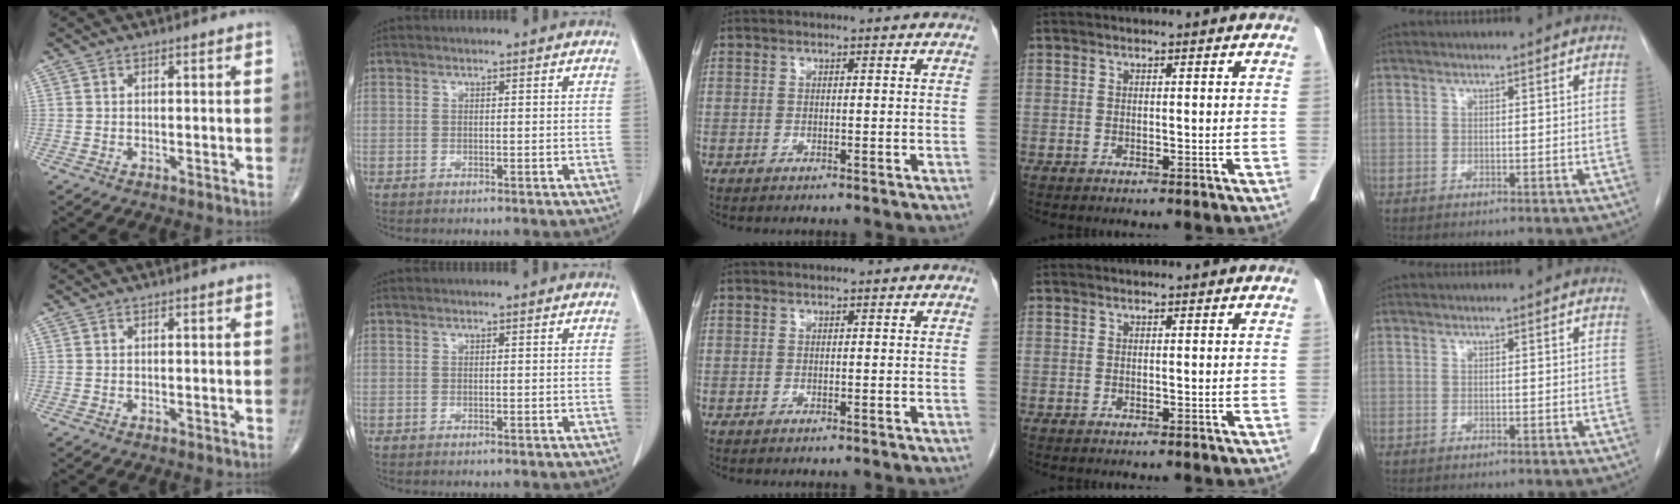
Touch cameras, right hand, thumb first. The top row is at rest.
{}